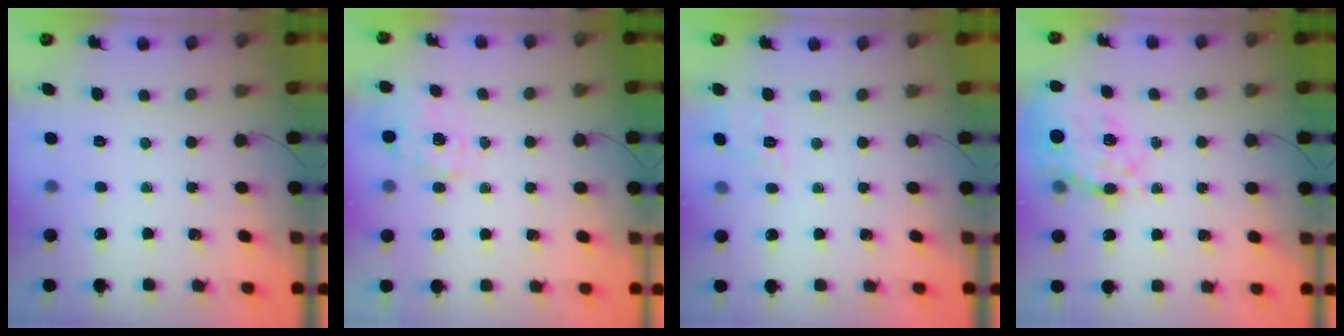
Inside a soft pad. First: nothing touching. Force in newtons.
{"total": 1.2, "press": 1.1, "slide": 0.5}
{"total": 9.8, "press": 9.5, "slide": 2.2}
{"total": 21.4, "press": 21.0, "slide": 4.0}